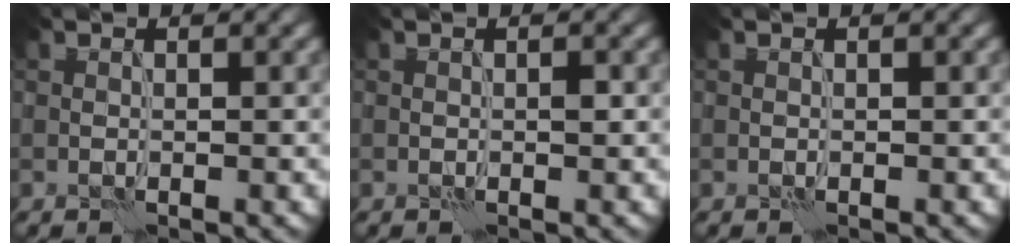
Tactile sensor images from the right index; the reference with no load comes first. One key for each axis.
{"total": 0.5, "fx": -0.1, "fy": 0.2, "fz": 0.5, "tx": -0.008, "ty": 0.002, "tz": -0.002}
{"total": 0.0}